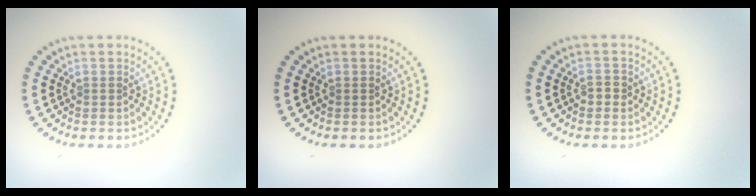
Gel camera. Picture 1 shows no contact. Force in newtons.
{"total": 0.0}
{"total": 1.0, "press": 1.0, "slide": 0.3}